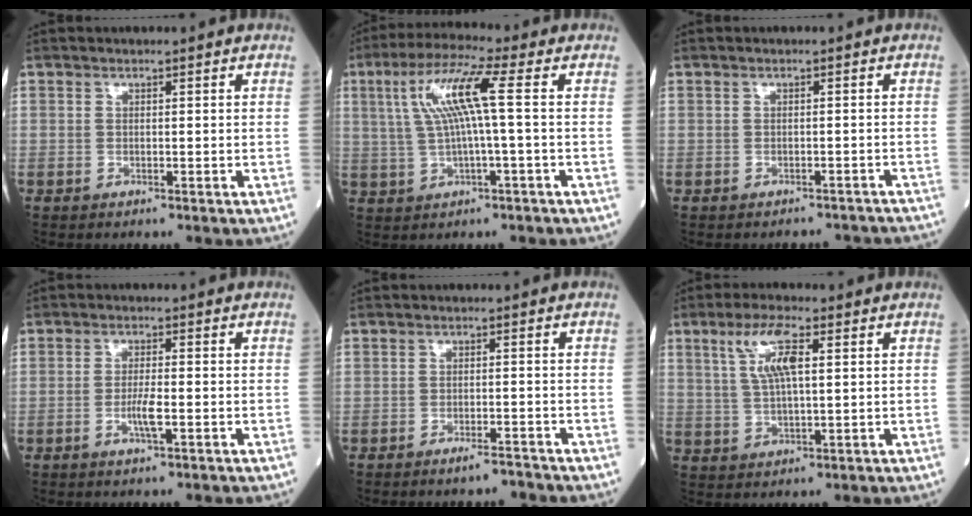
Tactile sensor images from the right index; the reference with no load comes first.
{"total": 9.4, "force": [1.6, -0.1, 9.2], "torque": [-0.186, 0.022, 0.032]}
{"total": 6.4, "force": [-6.1, 1.6, 1.3], "torque": [-0.011, -0.002, -0.059]}
{"total": 3.4, "force": [-1.1, 0.3, 3.2], "torque": [-0.065, -0.003, -0.020]}
{"total": 2.3, "force": [-2.1, 0.1, 0.9], "torque": [-0.016, -0.001, -0.033]}
{"total": 7.0, "force": [2.6, 1.3, 6.4], "torque": [-0.130, 0.009, 0.053]}